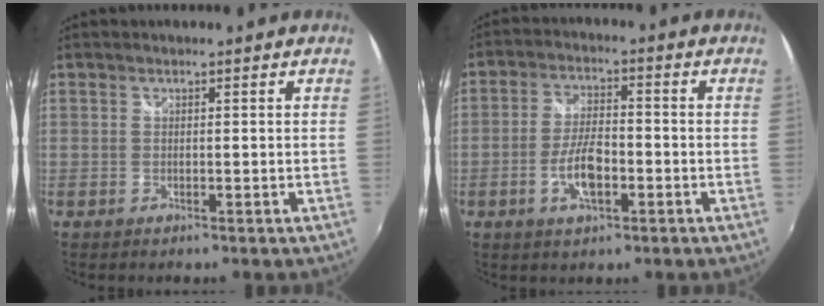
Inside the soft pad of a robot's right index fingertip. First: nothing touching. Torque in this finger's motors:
{"motor_torque": [1.16, -0.22, 0.42, 0.07]}